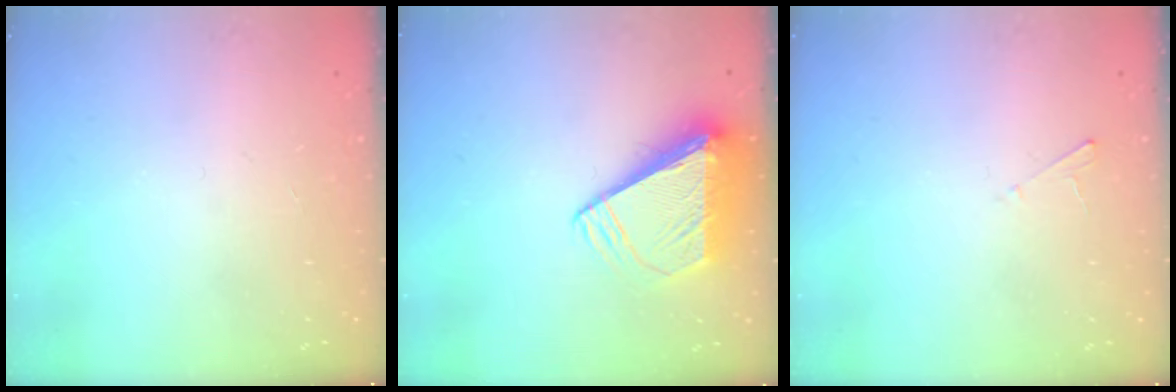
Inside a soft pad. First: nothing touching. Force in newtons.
{"total": 8.9, "press": 8.9, "slide": 1.1}
{"total": 2.0, "press": 2.0, "slide": 0.2}